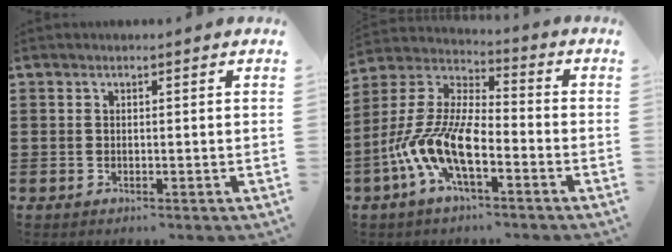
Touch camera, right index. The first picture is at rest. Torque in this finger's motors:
{"motor_torque": [2.14, 0.00, 0.77, 0.21]}